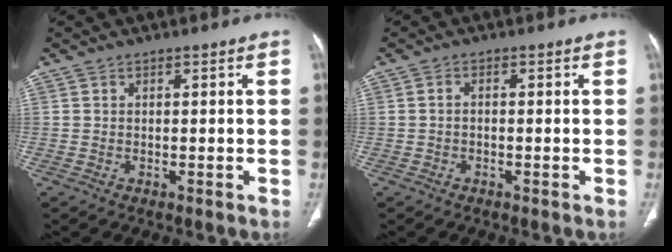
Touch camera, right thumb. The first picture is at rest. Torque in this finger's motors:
{"motor_torque": [-0.40, 0.40, 0.10, 0.09, 0.01]}